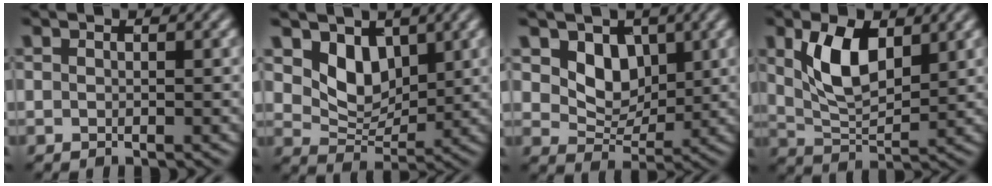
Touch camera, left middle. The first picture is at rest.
{"total": 3.6, "force": [1.8, 2.5, 2.0], "torque": [-0.051, -0.017, 0.032]}
{"total": 3.5, "force": [1.3, 2.6, 1.9], "torque": [-0.045, -0.013, 0.021]}
{"total": 5.8, "force": [1.9, 3.0, 4.6], "torque": [-0.102, -0.001, 0.039]}